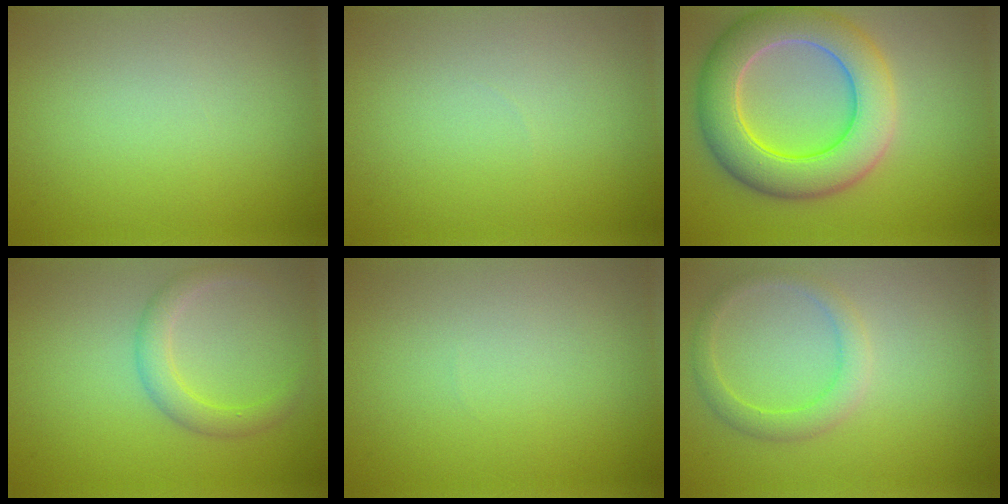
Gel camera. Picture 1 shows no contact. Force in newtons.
{"total": 0.0}
{"total": 8.5, "press": 8.4, "slide": 0.4}
{"total": 2.5, "press": 2.5, "slide": 0.1}
{"total": 0.0}
{"total": 2.3, "press": 2.3, "slide": 0.2}